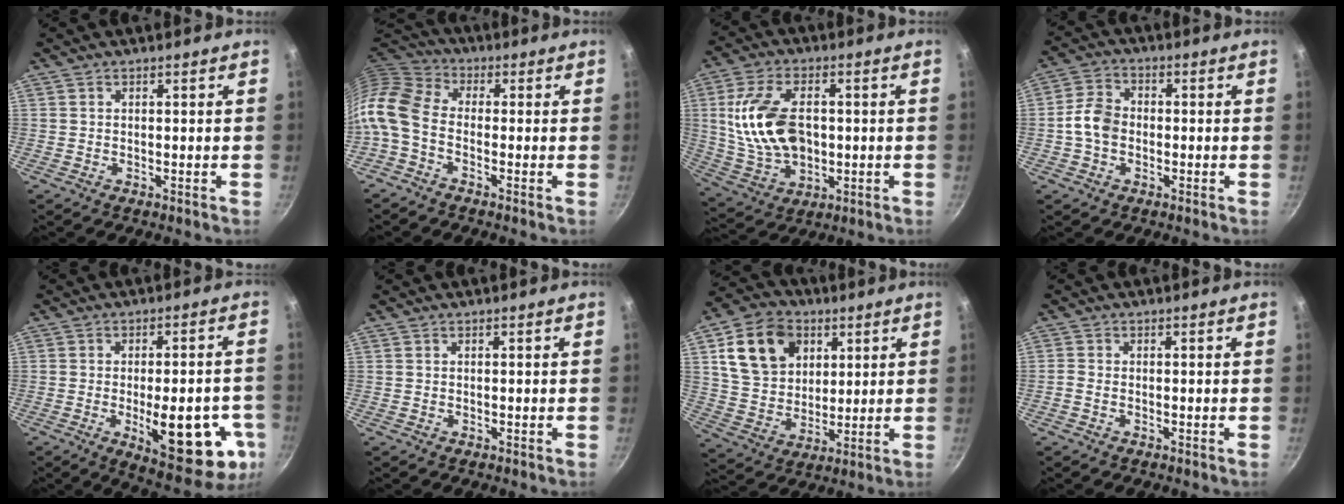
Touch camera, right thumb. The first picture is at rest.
{"total": 10.8, "force": [-3.2, 6.7, 7.9], "torque": [-0.170, 0.038, -0.089]}
{"total": 15.8, "force": [1.0, 10.1, 12.1], "torque": [-0.217, 0.005, 0.029]}
{"total": 6.3, "force": [-1.1, 4.8, 4.0], "torque": [-0.060, 0.024, -0.032]}
{"total": 19.3, "force": [-5.5, 7.6, 16.9], "torque": [-0.187, 0.001, -0.063]}
{"total": 0.0}
{"total": 16.1, "force": [5.8, 12.1, 8.8], "torque": [-0.134, -0.008, 0.106]}
{"total": 1.1, "force": [-0.6, 0.5, 0.7], "torque": [-0.021, 0.004, -0.018]}